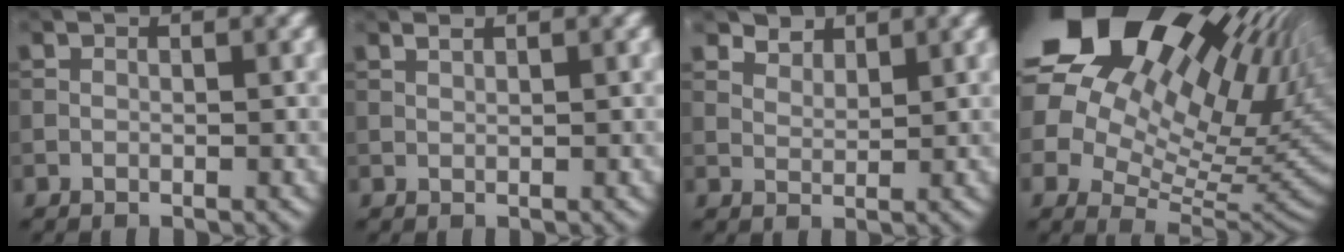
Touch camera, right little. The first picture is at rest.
{"total": 0.5, "force": [0.5, 0.0, 0.3], "torque": [-0.005, 0.001, 0.011]}
{"total": 2.2, "force": [2.0, 0.8, 0.6], "torque": [-0.014, -0.001, 0.039]}
{"total": 22.4, "force": [10.9, 13.5, 14.2], "torque": [-0.273, 0.059, 0.194]}